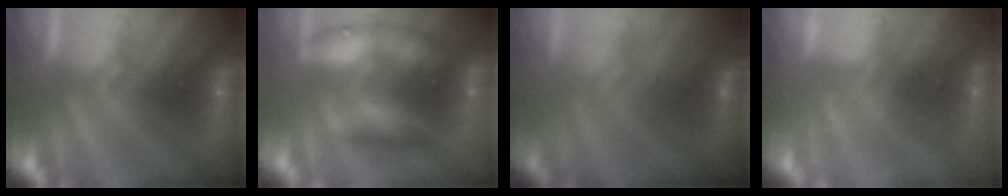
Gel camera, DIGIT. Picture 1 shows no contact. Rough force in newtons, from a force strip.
{"total": 2.6}
{"total": 3.7}
{"total": 2.3}